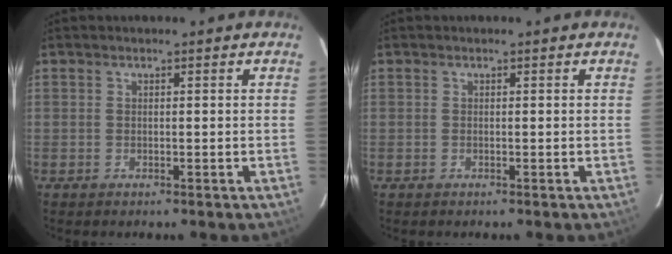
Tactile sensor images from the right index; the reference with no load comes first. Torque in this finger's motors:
{"motor_torque": [-0.03, 0.12, -0.10, 0.01]}